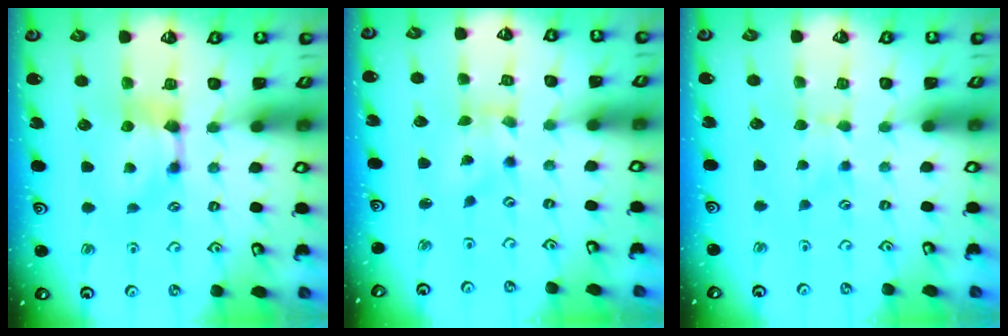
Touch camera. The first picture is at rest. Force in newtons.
{"total": 2.1, "press": 1.8, "slide": 1.1}
{"total": 2.6, "press": 2.6, "slide": 0.4}